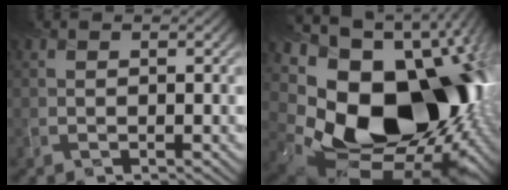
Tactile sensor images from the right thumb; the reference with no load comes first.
{"total": 21.3, "force": [-0.5, 15.6, 14.5], "torque": [-0.288, -0.064, 0.033]}